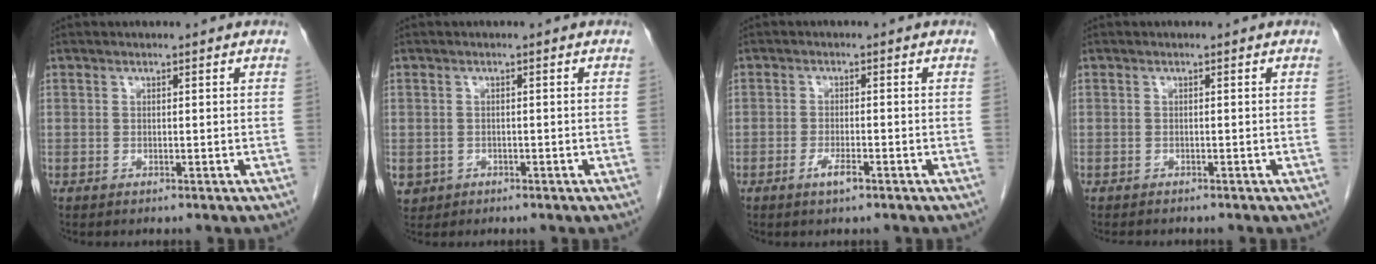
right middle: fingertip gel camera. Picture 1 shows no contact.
{"total": 3.1, "force": [-1.3, 2.7, 0.5], "torque": [-0.008, 0.003, -0.018]}
{"total": 2.5, "force": [-1.5, 0.4, 2.0], "torque": [-0.038, -0.001, -0.027]}
{"total": 2.0, "force": [-1.8, 0.7, 0.7], "torque": [-0.016, -0.004, -0.021]}